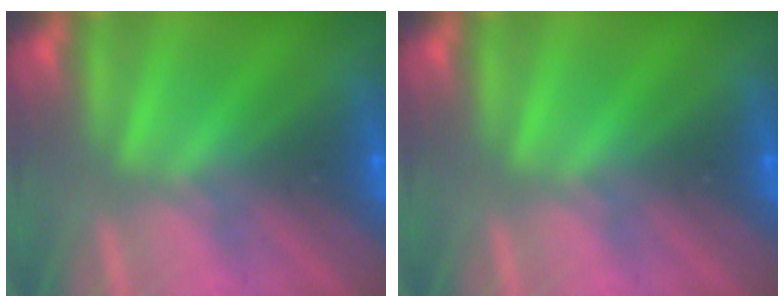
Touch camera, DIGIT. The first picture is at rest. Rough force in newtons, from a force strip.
{"total": 0.0}